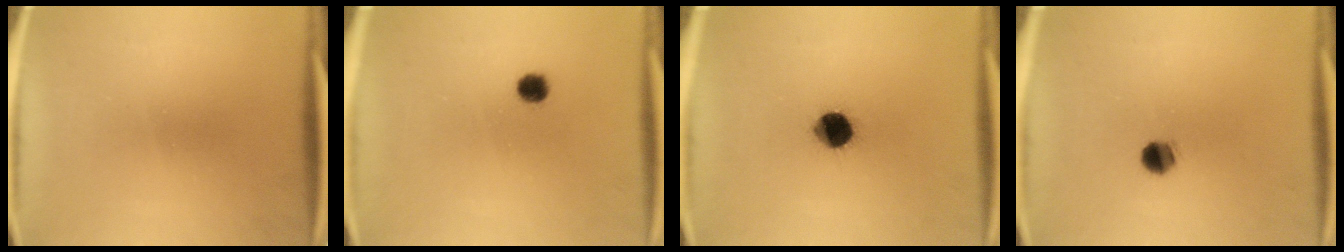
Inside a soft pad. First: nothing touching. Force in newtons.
{"total": 2.8}
{"total": 8.5}
{"total": 4.0}